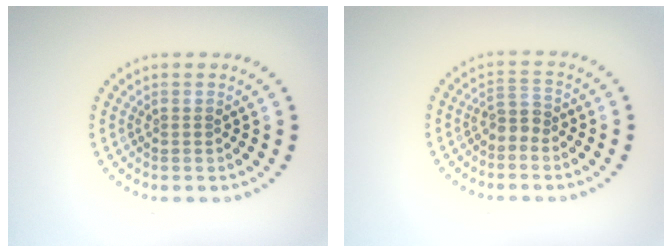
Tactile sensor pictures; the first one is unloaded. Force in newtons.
{"total": 1.8, "press": 1.4, "slide": 1.2}